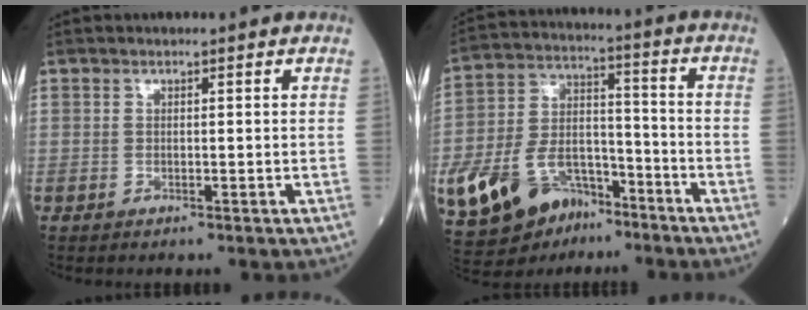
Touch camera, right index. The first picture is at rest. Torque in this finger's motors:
{"motor_torque": [1.15, -1.00, 0.28, 0.15]}